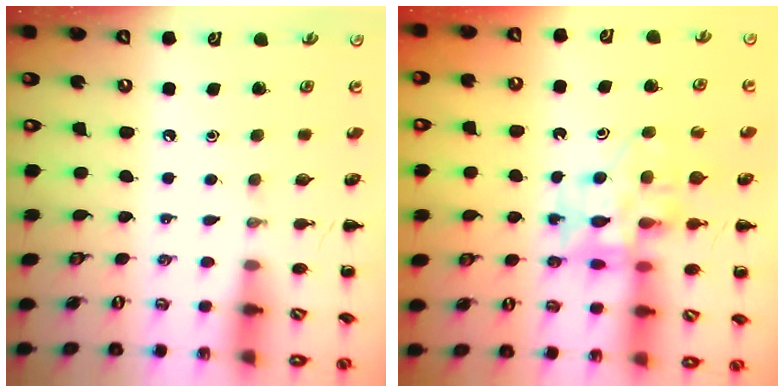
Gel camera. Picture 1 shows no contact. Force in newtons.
{"total": 12.3, "press": 11.9, "slide": 3.2}